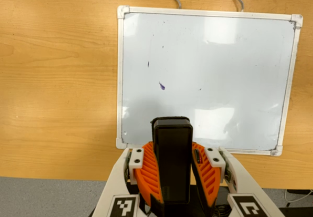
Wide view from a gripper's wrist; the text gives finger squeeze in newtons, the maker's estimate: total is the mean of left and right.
{"total": 9.9, "left": 8.4, "right": 11.4}